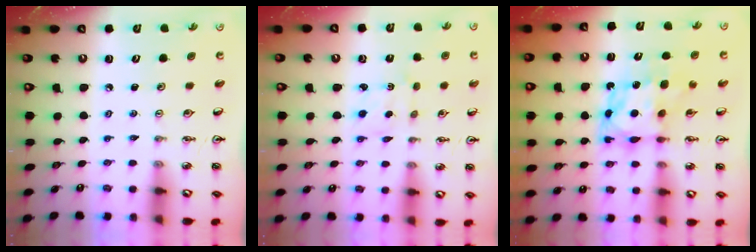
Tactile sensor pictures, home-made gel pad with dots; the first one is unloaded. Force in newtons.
{"total": 2.3, "press": 2.1, "slide": 0.7}
{"total": 7.8, "press": 7.8, "slide": 0.7}